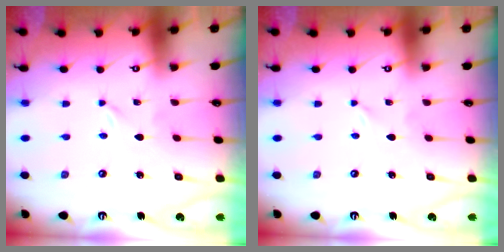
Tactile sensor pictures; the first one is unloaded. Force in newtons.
{"total": 0.0}